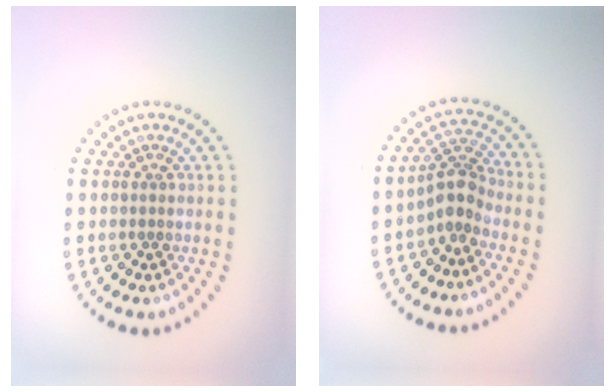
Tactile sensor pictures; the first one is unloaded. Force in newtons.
{"total": 2.8, "press": 2.1, "slide": 1.8}